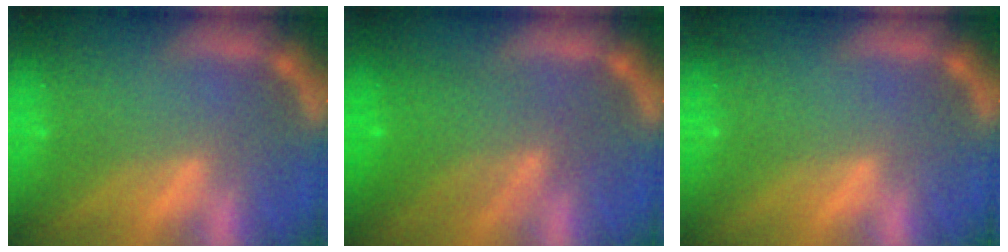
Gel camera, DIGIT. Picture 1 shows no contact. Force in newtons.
{"total": 5.5}
{"total": 0.0}